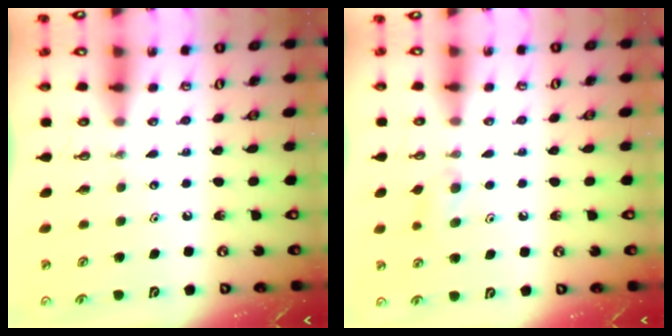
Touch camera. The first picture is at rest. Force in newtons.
{"total": 6.1, "press": 6.0, "slide": 1.4}